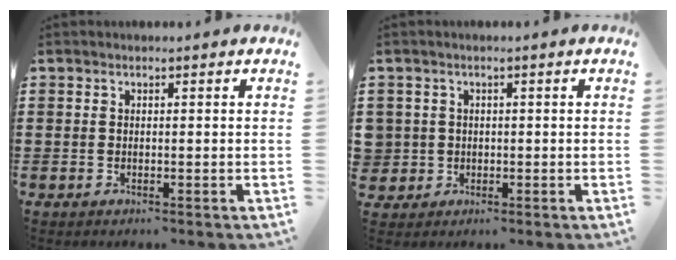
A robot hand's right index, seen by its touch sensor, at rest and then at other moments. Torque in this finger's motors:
{"motor_torque": [2.14, 0.00, 0.05, -0.01]}